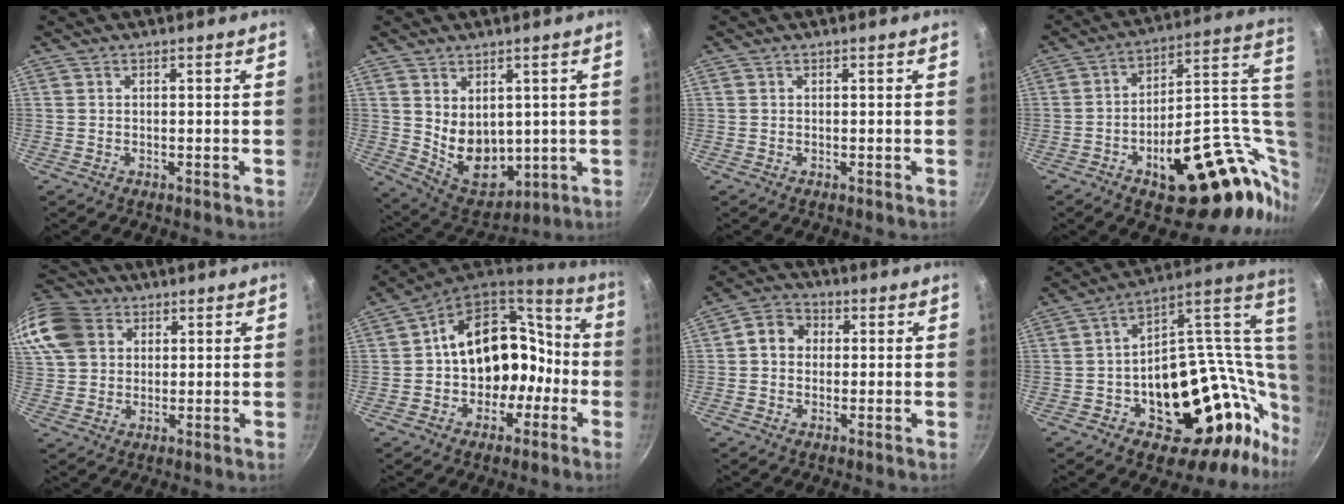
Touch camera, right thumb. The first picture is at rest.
{"total": 10.9, "force": [1.9, 7.9, 7.2], "torque": [-0.085, -0.034, 0.061]}
{"total": 0.0}
{"total": 28.8, "force": [-3.5, 14.4, 24.7], "torque": [-0.288, 0.026, -0.029]}
{"total": 18.0, "force": [6.6, 14.4, 8.7], "torque": [-0.207, 0.030, 0.122]}
{"total": 18.9, "force": [-2.9, 14.9, 11.3], "torque": [-0.127, 0.094, -0.030]}
{"total": 6.1, "force": [0.7, 5.2, 3.0], "torque": [-0.024, 0.014, -0.003]}
{"total": 28.8, "force": [4.4, 20.1, 20.1], "torque": [-0.212, 0.023, 0.088]}